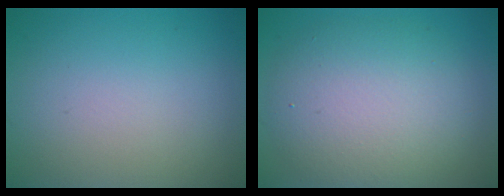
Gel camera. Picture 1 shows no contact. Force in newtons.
{"total": 7.3, "press": 7.3, "slide": 0.7}